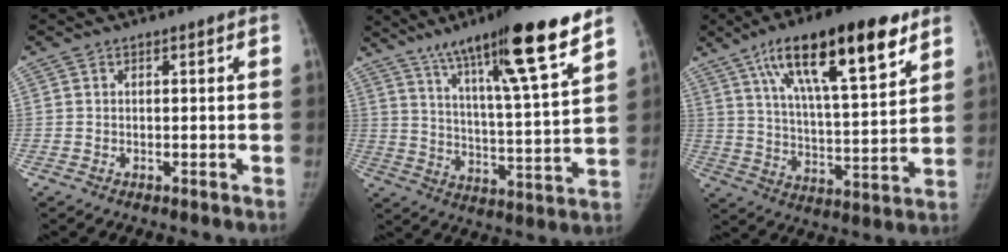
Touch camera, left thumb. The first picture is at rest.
{"total": 21.2, "force": [14.0, 1.7, 15.8], "torque": [-0.231, -0.052, 0.228]}
{"total": 23.2, "force": [12.8, 7.0, 18.0], "torque": [-0.273, -0.028, 0.215]}